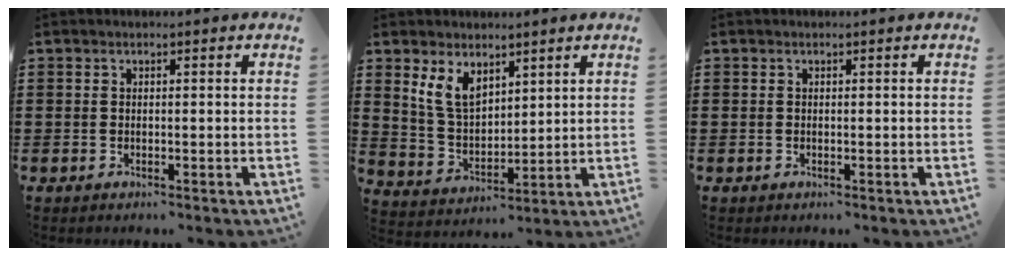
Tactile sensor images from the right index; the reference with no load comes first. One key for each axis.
{"total": 6.8, "fx": 4.0, "fy": 3.9, "fz": 4.0, "tx": -0.100, "ty": -0.001, "tz": 0.073}
{"total": 0.0}